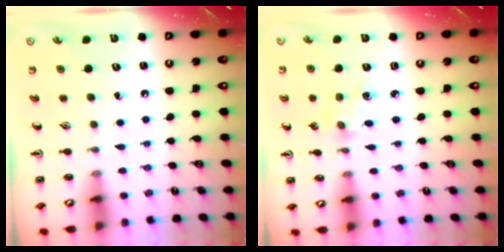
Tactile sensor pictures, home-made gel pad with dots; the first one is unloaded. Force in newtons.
{"total": 2.5, "press": 2.5, "slide": 0.3}